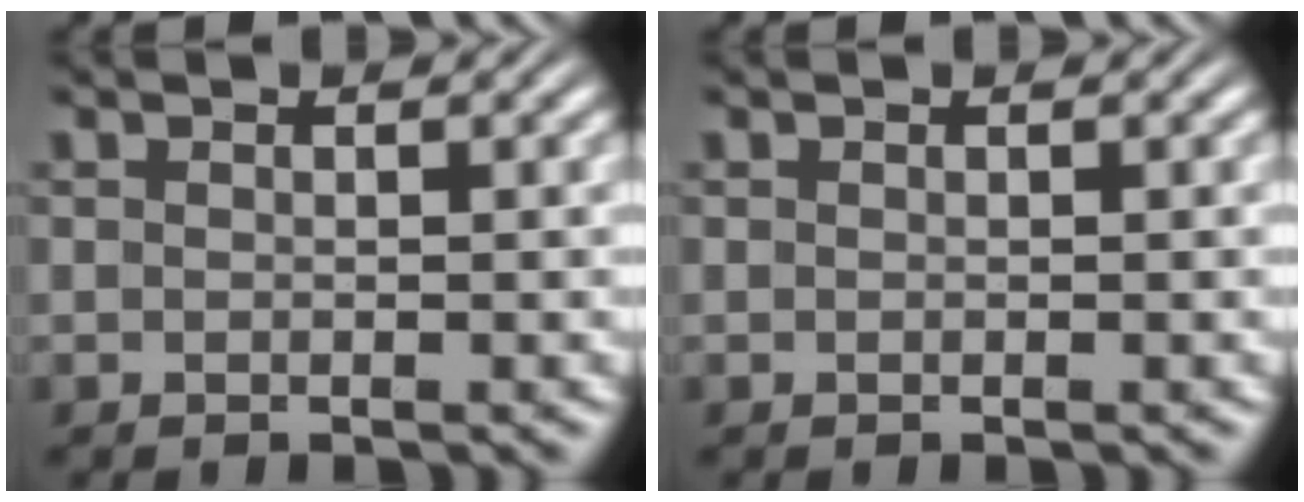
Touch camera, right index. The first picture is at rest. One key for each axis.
{"total": 0.0}